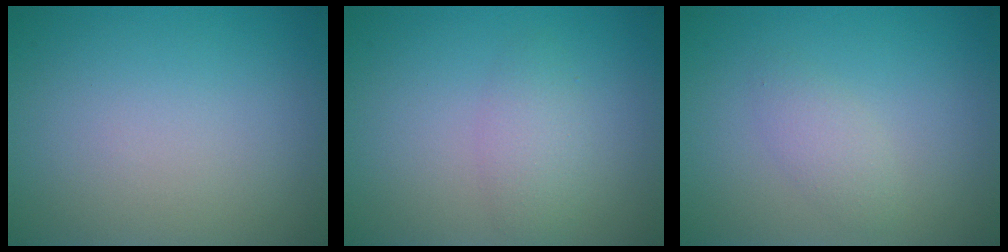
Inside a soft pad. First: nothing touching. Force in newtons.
{"total": 2.1, "press": 2.1, "slide": 0.0}
{"total": 1.7, "press": 1.6, "slide": 0.0}